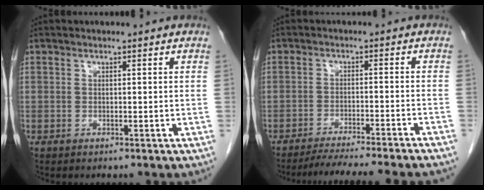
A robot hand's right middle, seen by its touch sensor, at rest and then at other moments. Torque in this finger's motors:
{"motor_torque": [1.15, -0.99, 0.65, 0.12]}